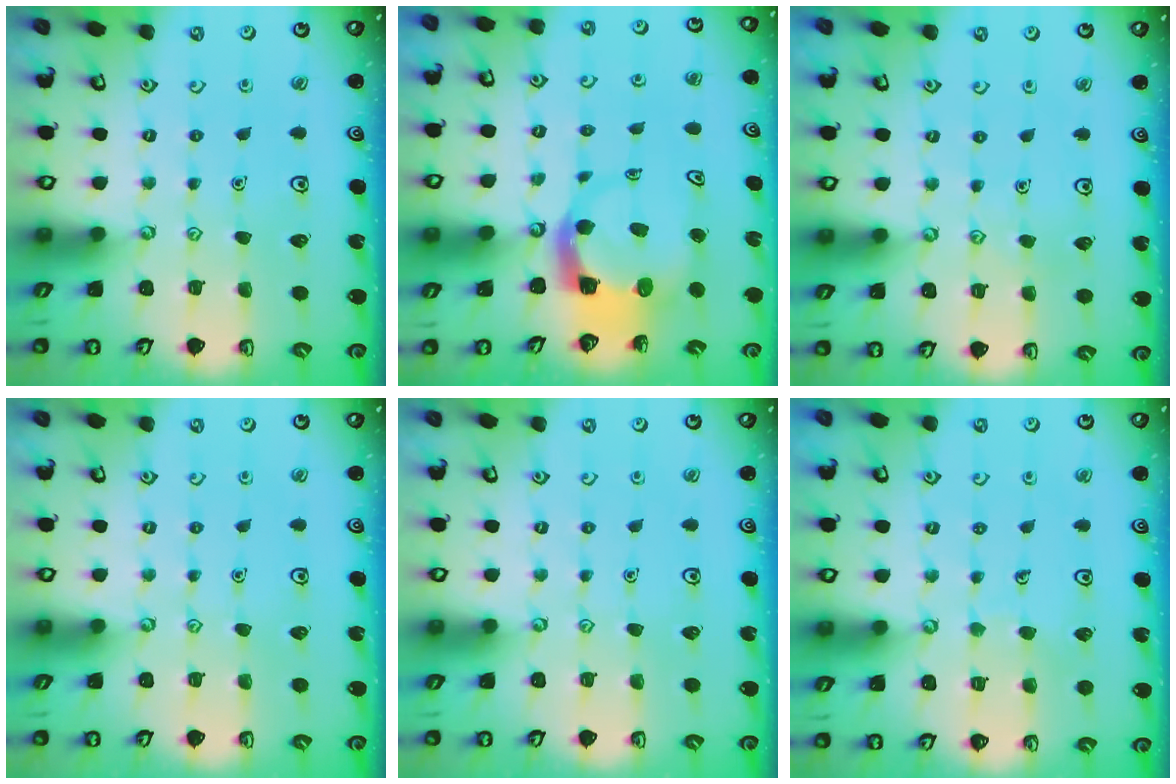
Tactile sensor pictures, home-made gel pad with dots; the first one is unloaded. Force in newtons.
{"total": 5.5, "press": 5.5, "slide": 0.9}
{"total": 4.0, "press": 4.0, "slide": 0.2}
{"total": 0.0}
{"total": 0.0}
{"total": 3.6, "press": 3.6, "slide": 0.2}